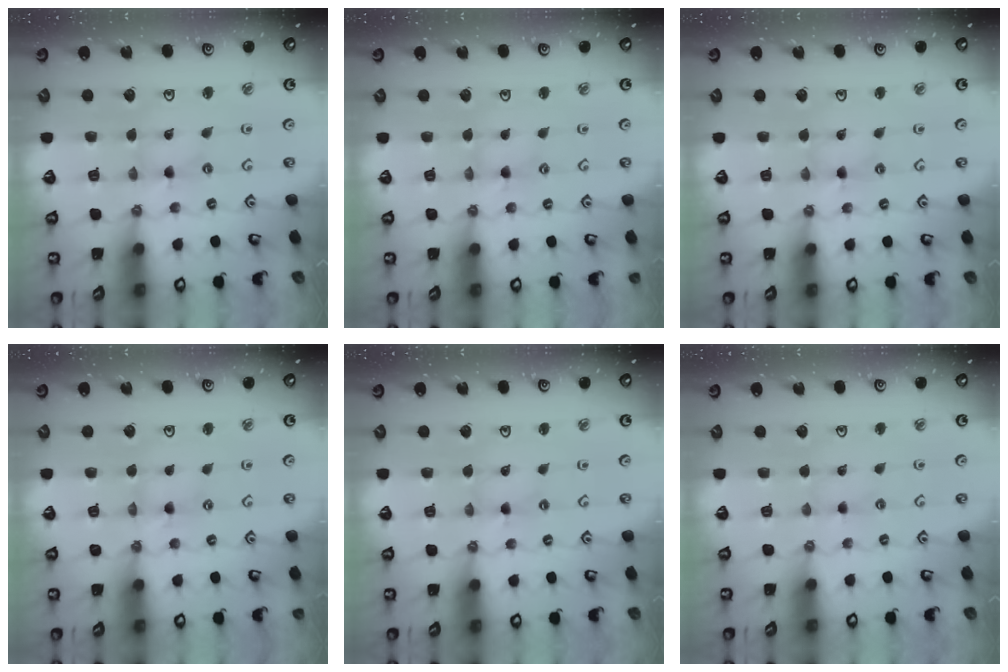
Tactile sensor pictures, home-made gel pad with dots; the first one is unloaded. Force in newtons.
{"total": 1.1, "press": 1.1, "slide": 0.1}
{"total": 0.0}
{"total": 0.0}
{"total": 0.7, "press": 0.7, "slide": 0.1}
{"total": 0.0}